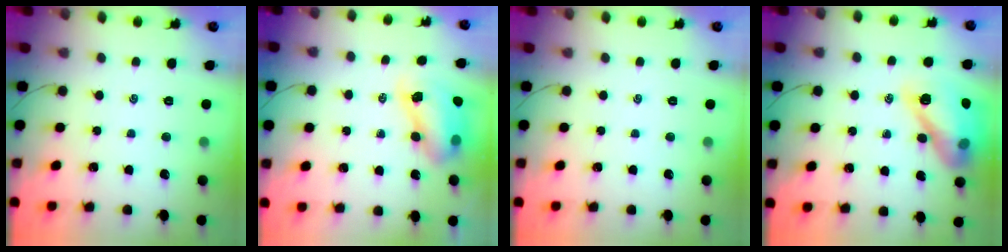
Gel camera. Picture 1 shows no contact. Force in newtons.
{"total": 8.9, "press": 8.6, "slide": 2.2}
{"total": 0.0}
{"total": 17.0, "press": 16.9, "slide": 2.5}